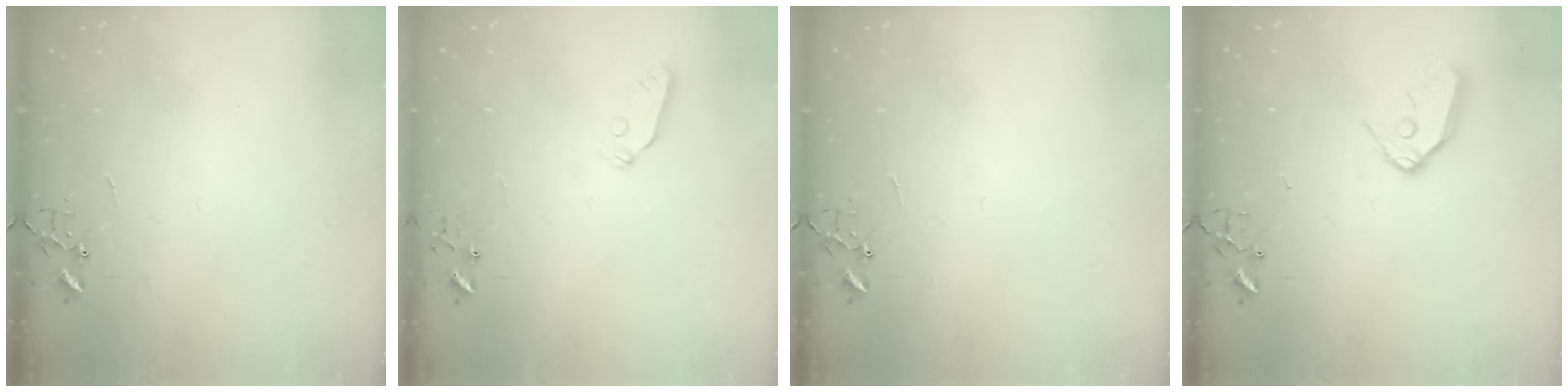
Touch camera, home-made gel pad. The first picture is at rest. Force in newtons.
{"total": 4.3, "press": 4.3, "slide": 0.3}
{"total": 0.0}
{"total": 10.7, "press": 10.6, "slide": 1.1}